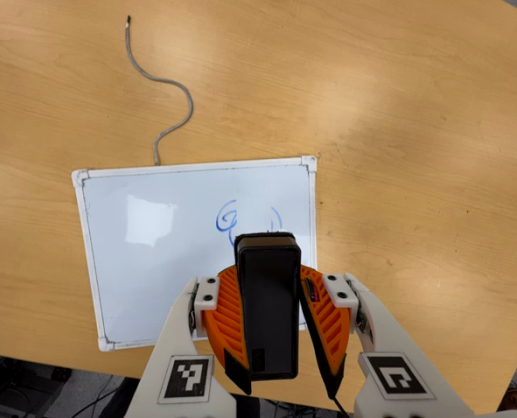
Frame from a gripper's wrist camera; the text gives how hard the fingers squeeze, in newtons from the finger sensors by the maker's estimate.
{"total": 8.5, "left": 8.3, "right": 8.8}